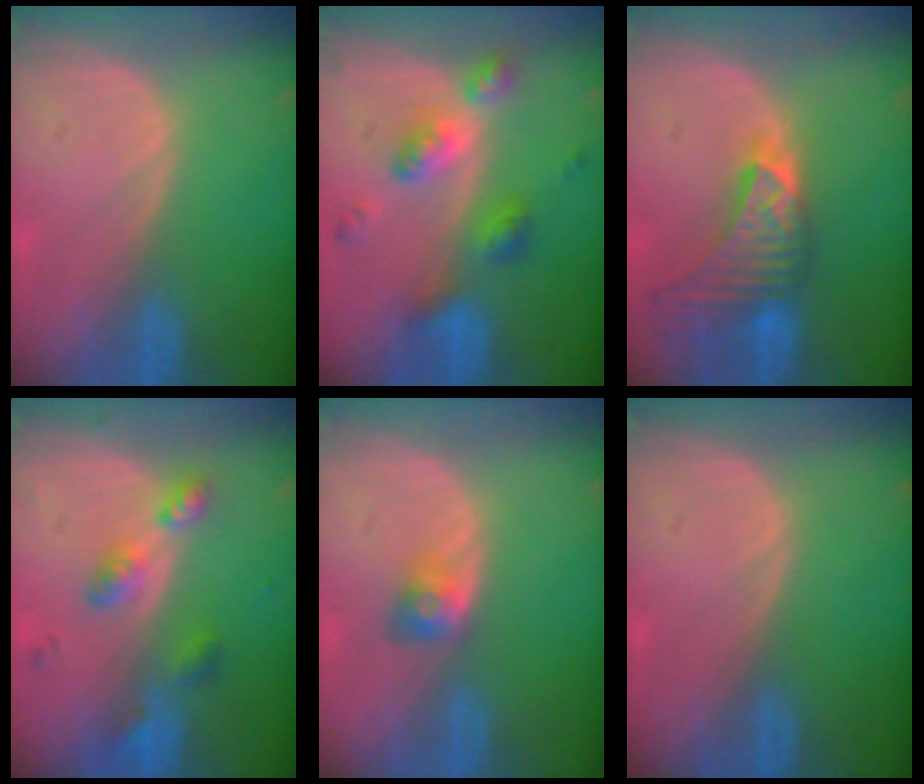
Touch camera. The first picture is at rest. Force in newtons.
{"total": 6.7, "press": 6.6, "slide": 0.5}
{"total": 9.1, "press": 8.2, "slide": 3.8}
{"total": 5.3, "press": 5.2, "slide": 0.9}
{"total": 2.9, "press": 2.5, "slide": 1.6}
{"total": 0.0}